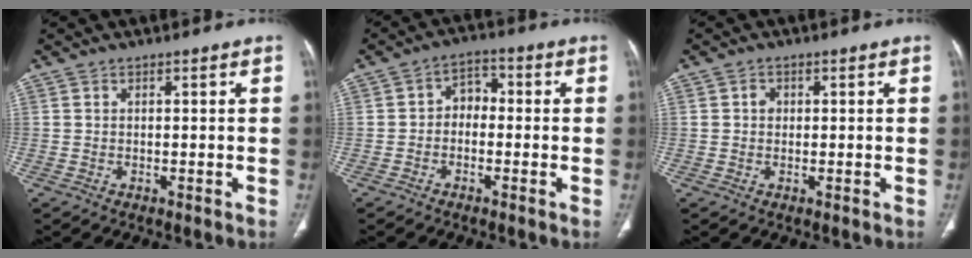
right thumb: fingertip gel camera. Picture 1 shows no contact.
{"total": 4.5, "force": [-0.8, 3.5, 2.7], "torque": [-0.025, 0.024, -0.028]}
{"total": 1.4, "force": [0.2, 1.3, 0.7], "torque": [-0.006, 0.003, 0.002]}